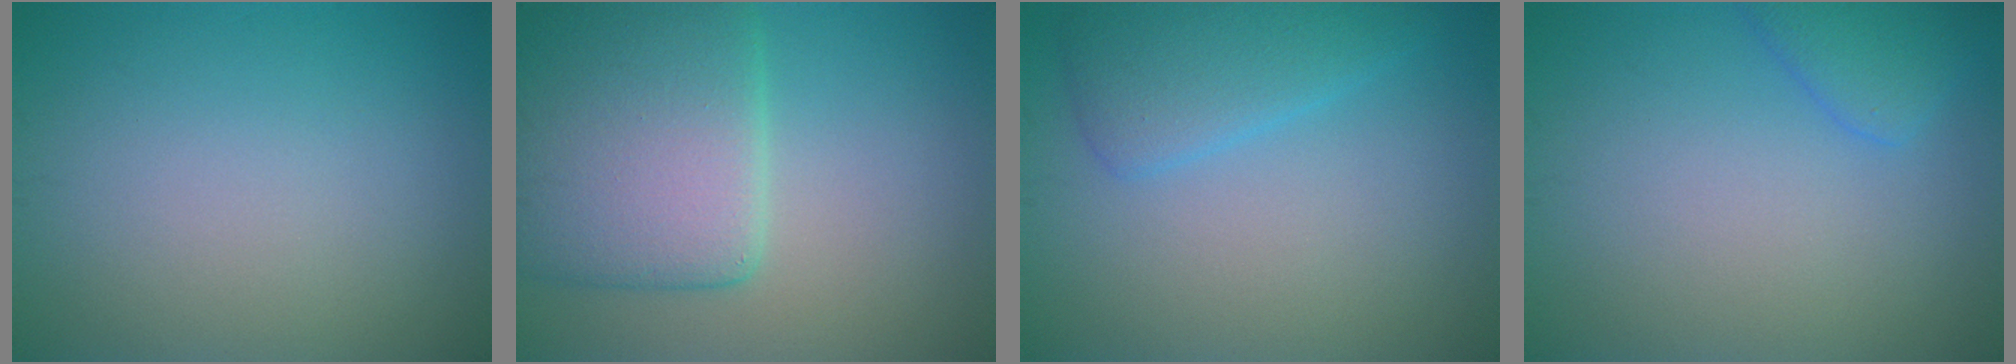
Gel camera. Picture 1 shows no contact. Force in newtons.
{"total": 9.0, "press": 9.0, "slide": 0.6}
{"total": 3.5, "press": 3.5, "slide": 0.1}
{"total": 2.5, "press": 2.5, "slide": 0.2}